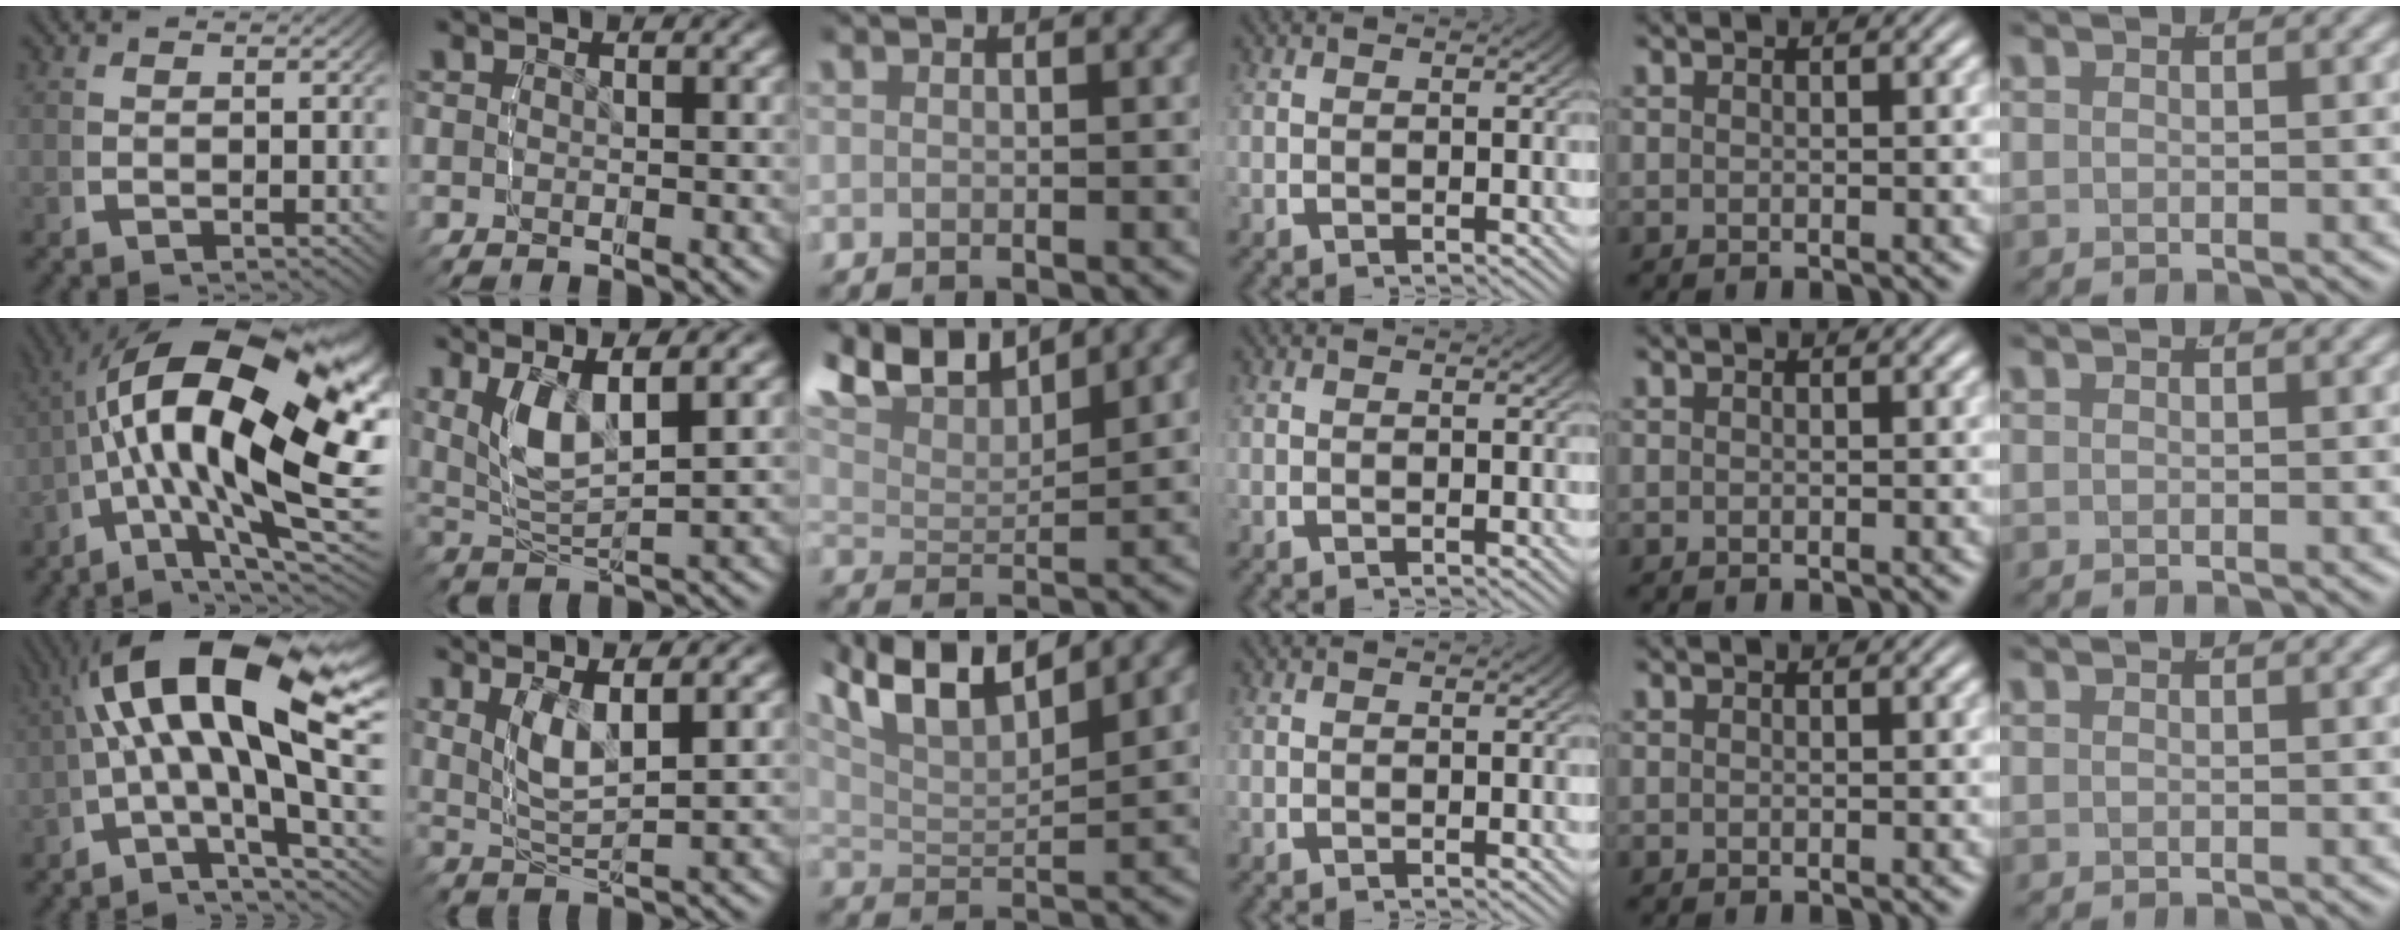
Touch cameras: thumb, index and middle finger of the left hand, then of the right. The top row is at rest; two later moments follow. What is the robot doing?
{"motion": "lift_and_place", "object": "toy banana"}